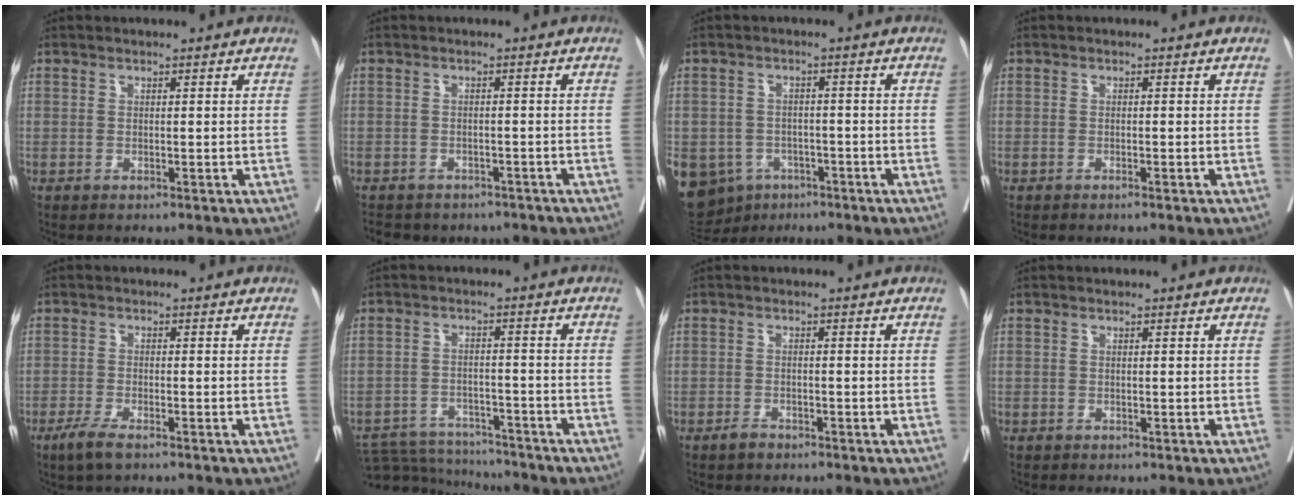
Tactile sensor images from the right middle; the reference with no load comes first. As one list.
[{"total": 9.5, "force": [-8.0, 4.4, 2.4], "torque": [-0.039, 0.002, -0.094]}, {"total": 14.0, "force": [-7.0, 11.2, 4.7], "torque": [-0.136, 0.002, -0.091]}, {"total": 0.9, "force": [-0.7, -0.1, 0.6], "torque": [-0.015, -0.001, -0.009]}, {"total": 3.6, "force": [-2.5, 0.7, 2.5], "torque": [-0.055, -0.006, -0.047]}, {"total": 9.4, "force": [-9.2, 1.5, 0.6], "torque": [-0.010, 0.003, -0.148]}, {"total": 1.5, "force": [-1.3, 0.6, 0.5], "torque": [-0.012, 0.000, -0.020]}, {"total": 0.0}]